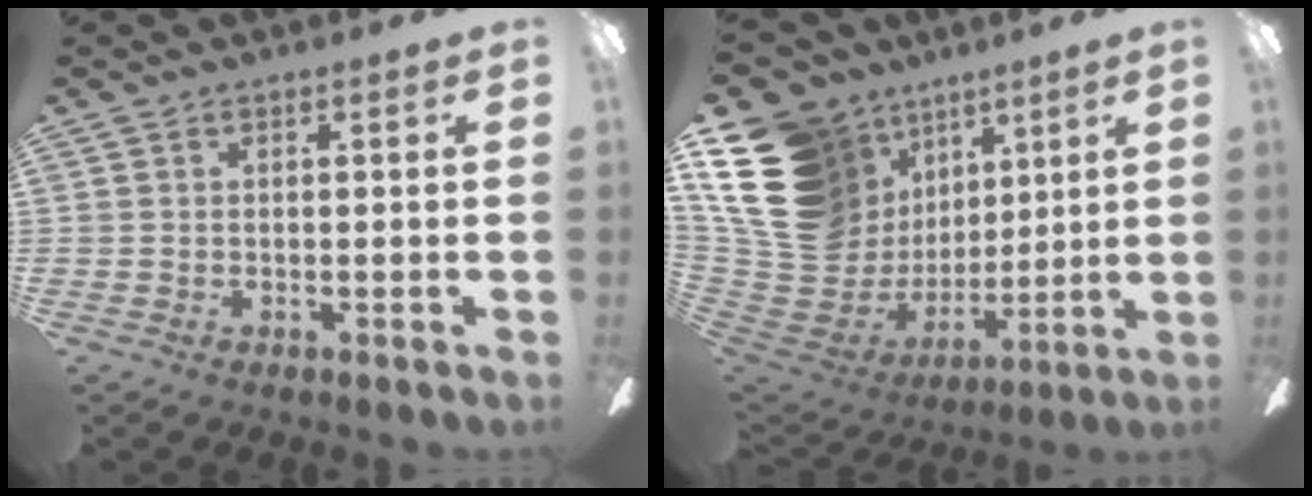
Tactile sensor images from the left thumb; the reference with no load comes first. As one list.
[{"total": 22.3, "force": [9.0, 17.4, 10.7], "torque": [-0.234, -0.061, 0.200]}]